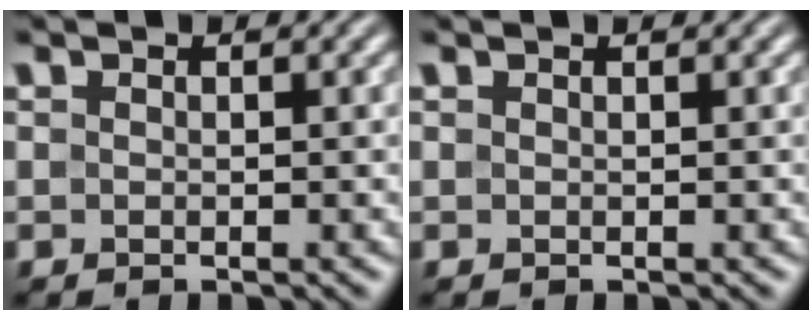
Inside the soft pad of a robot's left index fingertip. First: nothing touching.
{"total": 0.0}